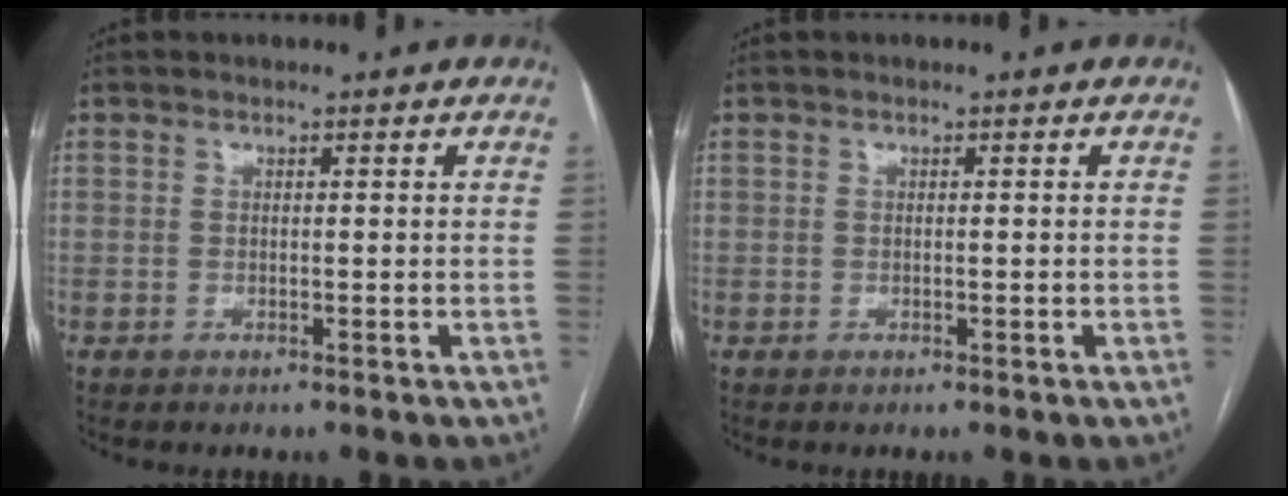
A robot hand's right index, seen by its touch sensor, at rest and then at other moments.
{"total": 0.0}